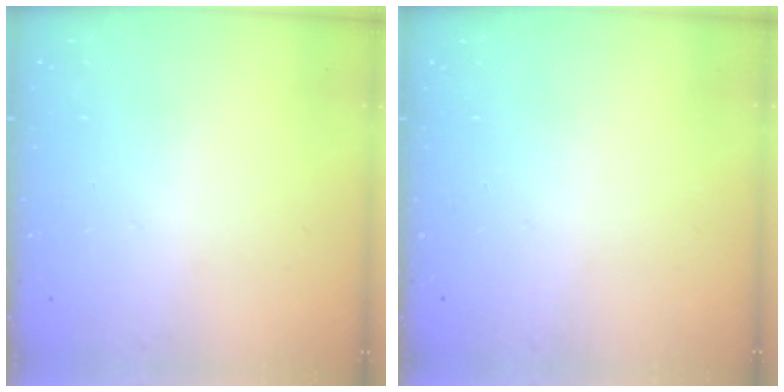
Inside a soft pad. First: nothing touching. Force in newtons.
{"total": 0.0}